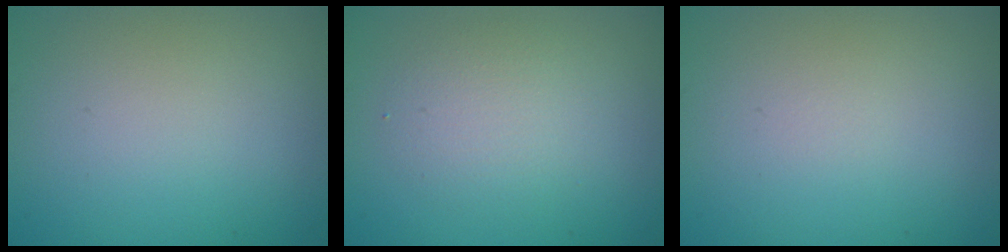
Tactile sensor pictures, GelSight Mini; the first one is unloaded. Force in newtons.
{"total": 2.3, "press": 2.3, "slide": 0.1}
{"total": 0.0}